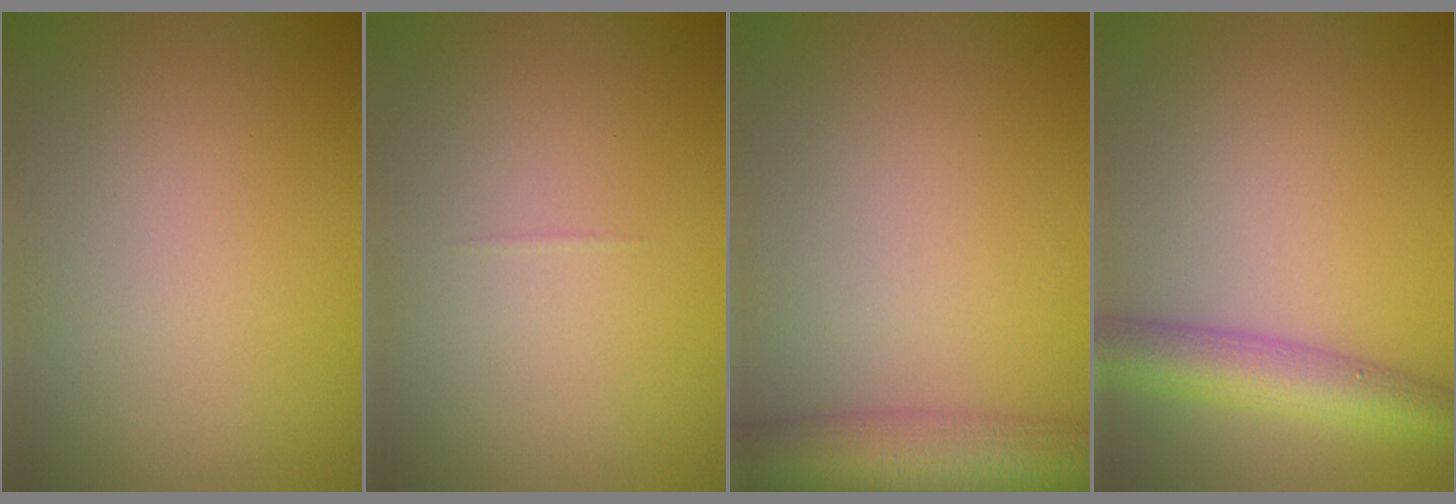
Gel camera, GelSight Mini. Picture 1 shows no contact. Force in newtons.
{"total": 0.0}
{"total": 6.7, "press": 6.7, "slide": 0.4}
{"total": 5.2, "press": 5.2, "slide": 0.1}